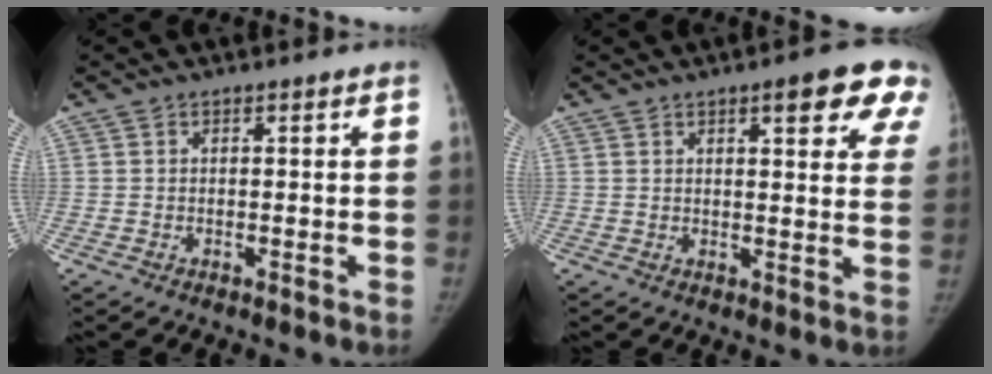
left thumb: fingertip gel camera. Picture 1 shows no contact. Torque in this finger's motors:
{"motor_torque": [1.15, 1.01, 0.78, -0.86, 0.19]}